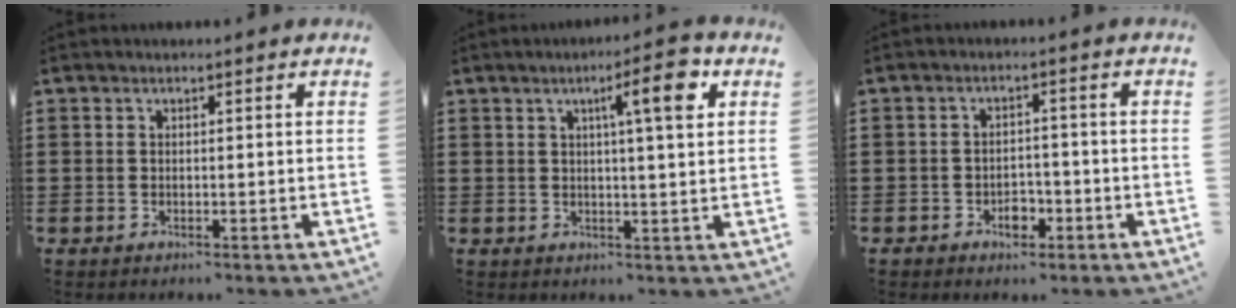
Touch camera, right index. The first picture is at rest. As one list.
[{"total": 7.0, "force": [2.9, 0.9, 6.3], "torque": [-0.099, -0.004, 0.036]}, {"total": 3.1, "force": [-1.7, 2.0, 1.6], "torque": [-0.031, 0.004, -0.033]}]